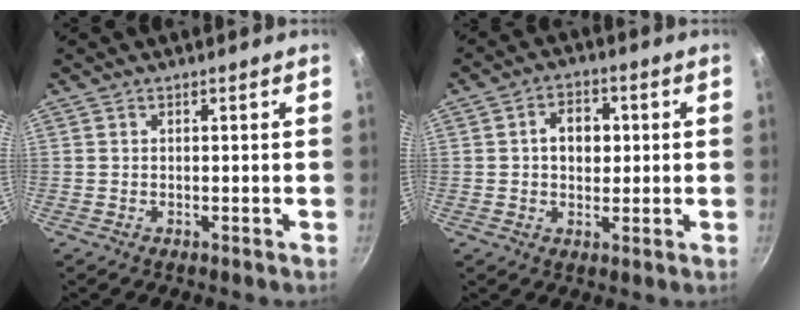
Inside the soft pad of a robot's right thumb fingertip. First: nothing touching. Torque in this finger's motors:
{"motor_torque": [-0.48, 0.55, 0.63, -0.24, 0.08]}